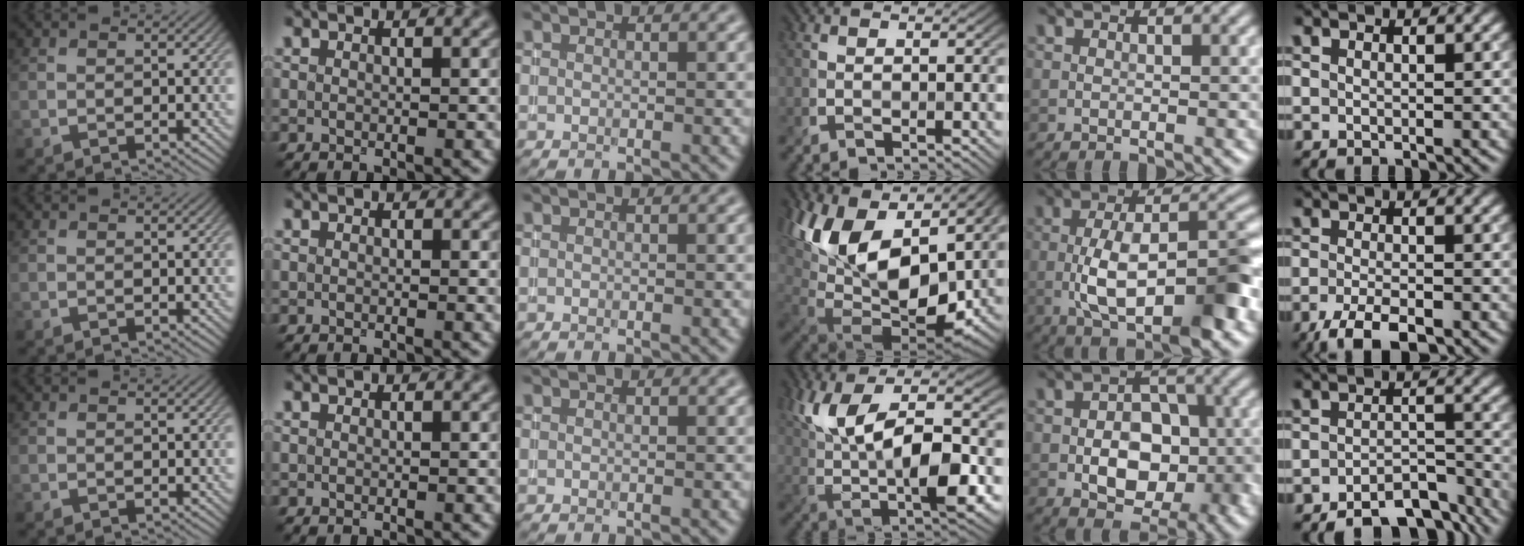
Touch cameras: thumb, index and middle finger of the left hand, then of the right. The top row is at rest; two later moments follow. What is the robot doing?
{"motion": "insert", "object": "backpack"}